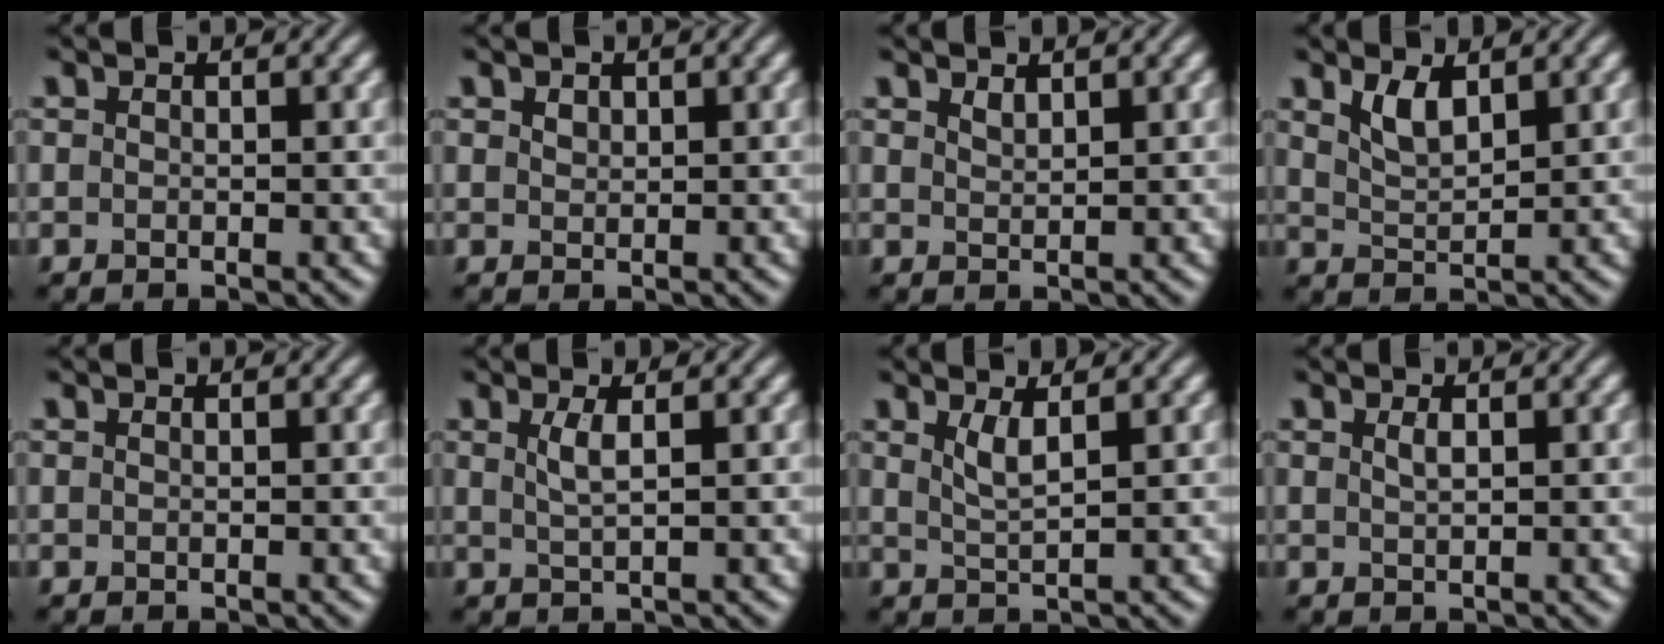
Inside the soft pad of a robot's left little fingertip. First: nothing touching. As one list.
[{"total": 0.8, "force": [0.6, 0.5, 0.3], "torque": [-0.006, -0.002, 0.012]}, {"total": 1.0, "force": [0.9, 0.2, 0.3], "torque": [-0.009, -0.001, 0.020]}, {"total": 2.6, "force": [1.7, 1.0, 1.8], "torque": [-0.041, -0.006, 0.036]}, {"total": 0.0}, {"total": 1.8, "force": [0.6, 0.5, 1.7], "torque": [-0.033, 0.000, 0.010]}, {"total": 2.0, "force": [1.0, 0.5, 1.6], "torque": [-0.033, -0.004, 0.021]}, {"total": 0.8, "force": [0.4, 0.2, 0.7], "torque": [-0.014, 0.002, 0.008]}]